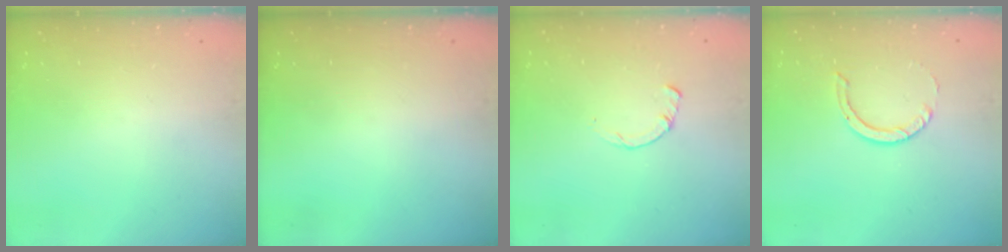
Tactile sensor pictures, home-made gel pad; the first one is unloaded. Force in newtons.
{"total": 0.0}
{"total": 2.2, "press": 2.2, "slide": 0.3}
{"total": 4.6, "press": 4.6, "slide": 0.3}